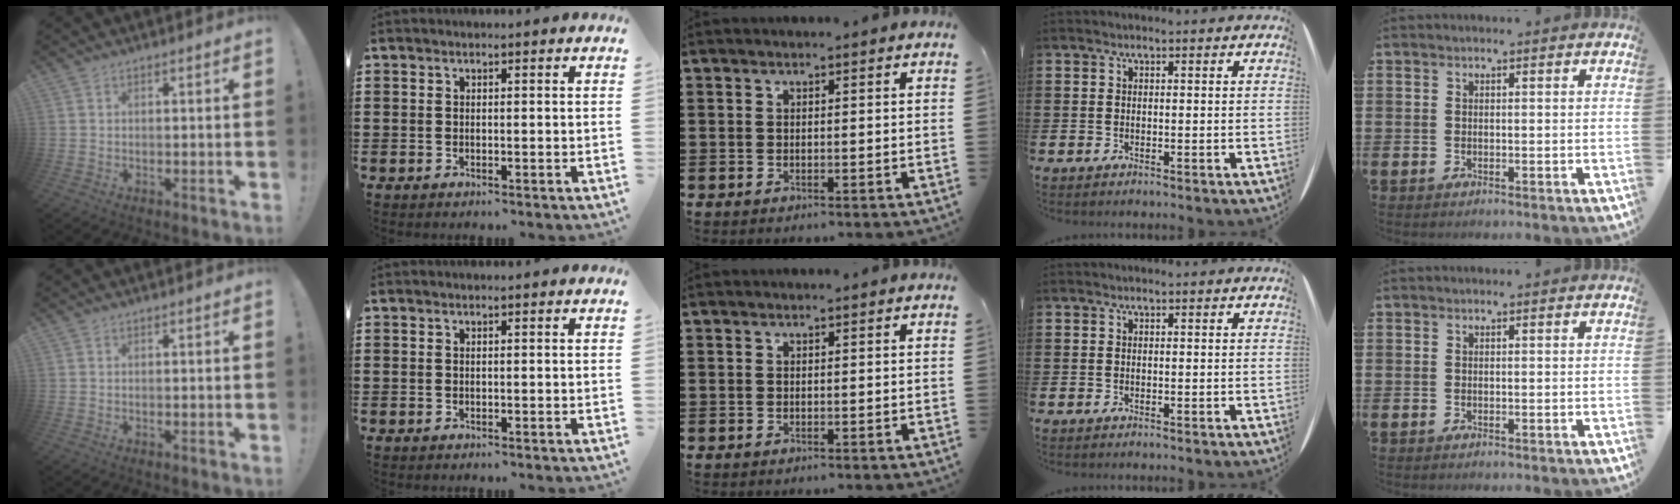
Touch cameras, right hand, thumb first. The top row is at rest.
{}